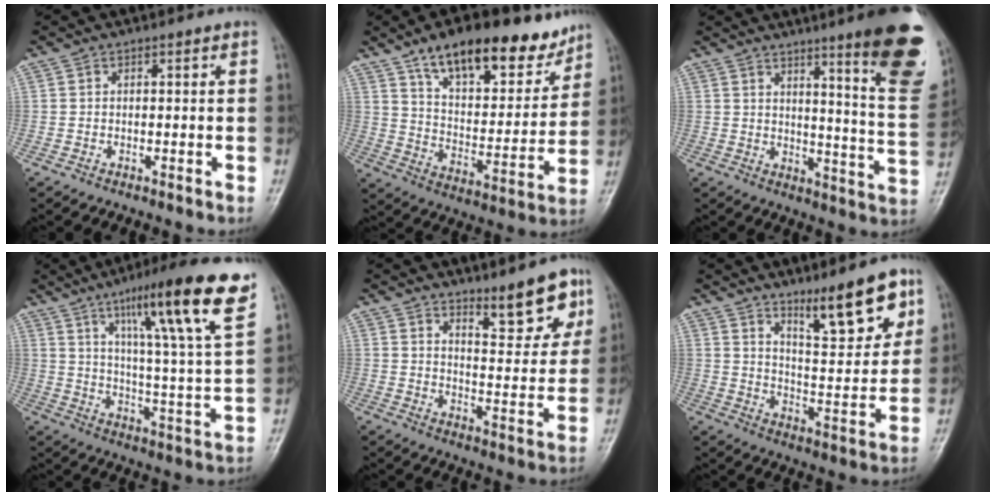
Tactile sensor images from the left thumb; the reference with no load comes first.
{"total": 20.7, "force": [14.1, 8.9, 12.3], "torque": [-0.137, -0.058, 0.229]}
{"total": 18.9, "force": [11.0, 2.2, 15.2], "torque": [-0.161, -0.071, 0.141]}
{"total": 20.3, "force": [11.6, 1.8, 16.6], "torque": [-0.233, -0.045, 0.174]}
{"total": 9.9, "force": [7.0, 2.8, 6.3], "torque": [-0.059, -0.054, 0.107]}
{"total": 13.3, "force": [8.6, 3.3, 9.5], "torque": [-0.115, -0.061, 0.141]}